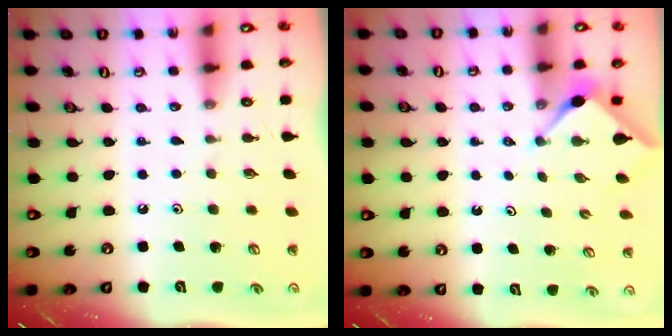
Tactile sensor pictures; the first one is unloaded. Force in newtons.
{"total": 2.9, "press": 2.9, "slide": 0.3}